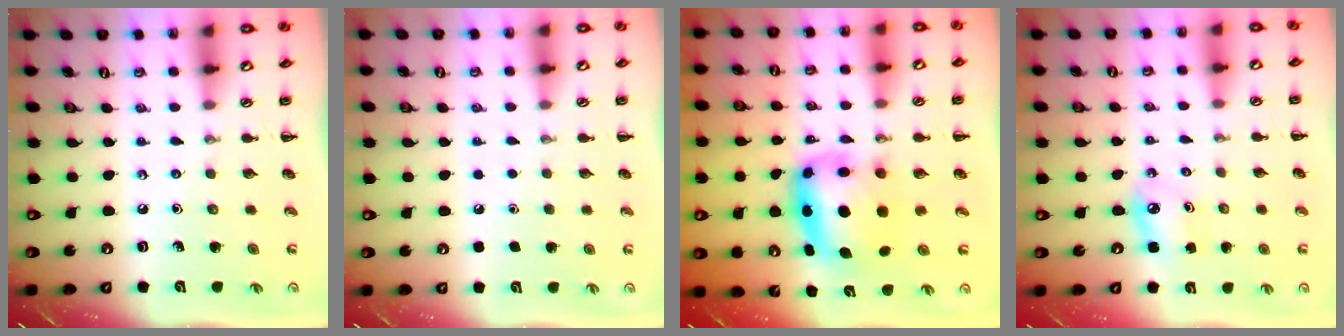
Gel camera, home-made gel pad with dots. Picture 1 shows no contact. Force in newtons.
{"total": 1.6, "press": 1.6, "slide": 0.1}
{"total": 6.6, "press": 6.4, "slide": 1.6}
{"total": 5.0, "press": 4.8, "slide": 1.1}